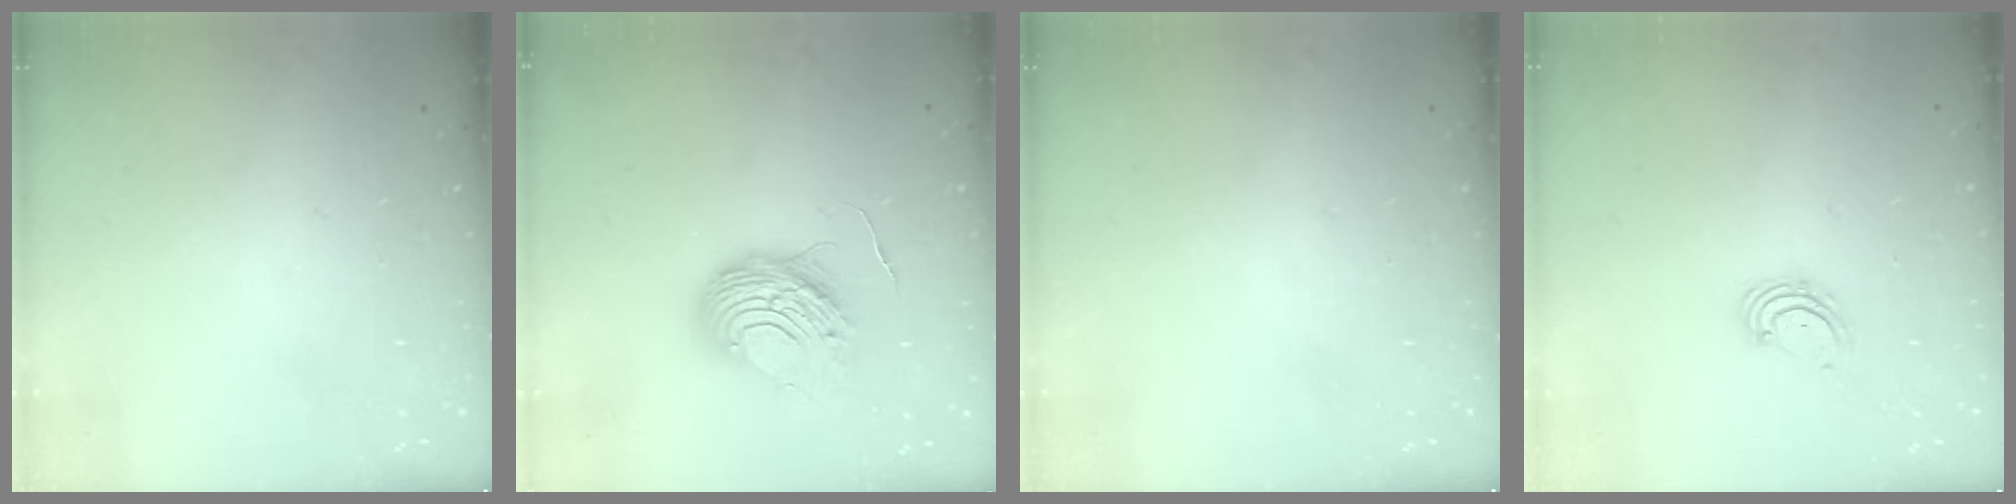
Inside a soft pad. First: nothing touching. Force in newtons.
{"total": 11.1, "press": 11.1, "slide": 0.9}
{"total": 0.0}
{"total": 2.5, "press": 2.4, "slide": 0.4}